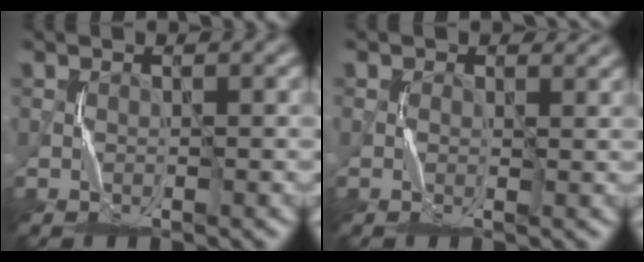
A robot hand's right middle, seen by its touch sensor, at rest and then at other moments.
{"total": 1.6, "force": [1.1, 1.1, 0.5], "torque": [-0.007, -0.004, 0.011]}